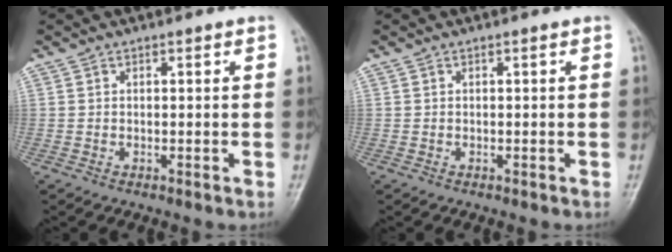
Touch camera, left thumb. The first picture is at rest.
{"total": 0.0}